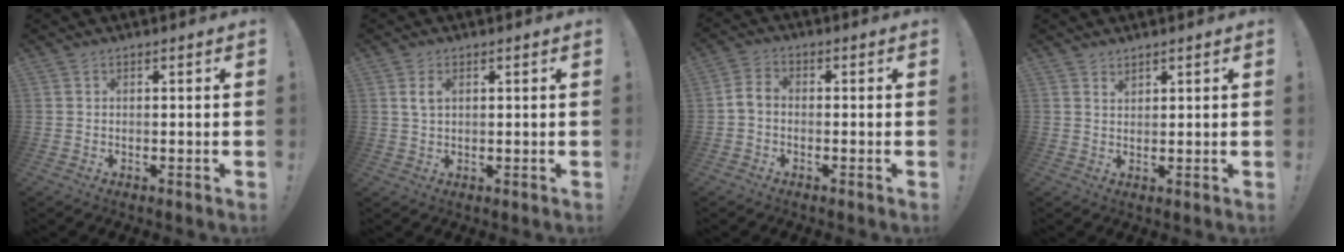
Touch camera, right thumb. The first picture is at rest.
{"total": 3.4, "force": [1.2, 1.9, 2.6], "torque": [-0.039, -0.002, 0.020]}
{"total": 3.9, "force": [-1.4, 2.5, 2.7], "torque": [-0.058, 0.010, -0.027]}
{"total": 1.6, "force": [1.5, 0.4, 0.3], "torque": [0.004, -0.014, 0.027]}